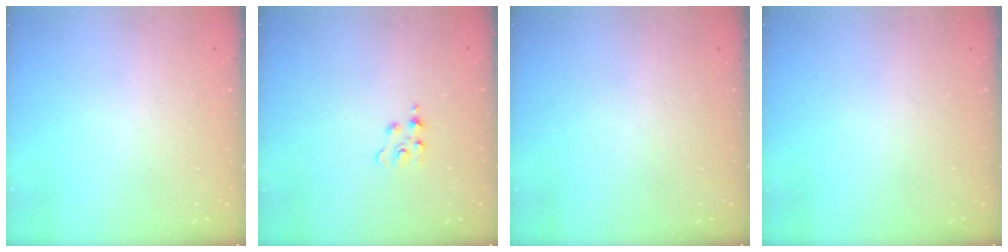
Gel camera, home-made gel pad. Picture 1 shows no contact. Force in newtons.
{"total": 1.8, "press": 1.8, "slide": 0.3}
{"total": 0.0}
{"total": 0.0}